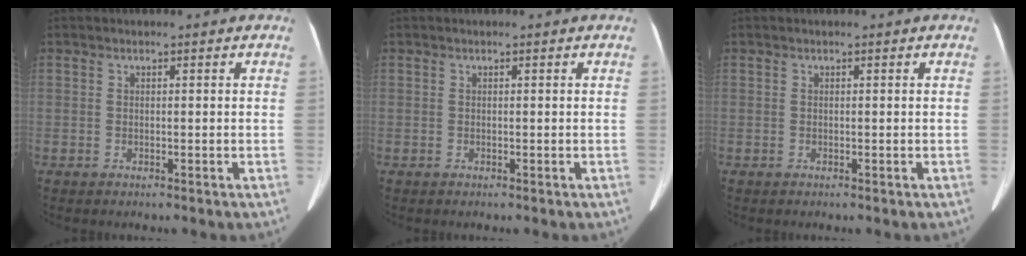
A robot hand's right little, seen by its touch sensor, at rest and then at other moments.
{"total": 0.0}
{"total": 0.0}